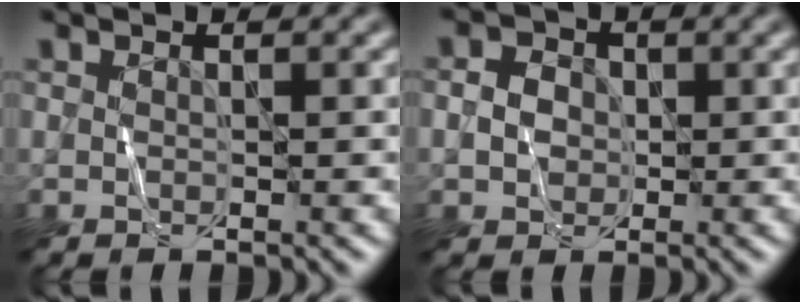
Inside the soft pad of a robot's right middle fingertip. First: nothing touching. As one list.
[{"total": 1.9, "force": [-0.3, 1.7, 0.9], "torque": [-0.016, 0.001, -0.005]}]